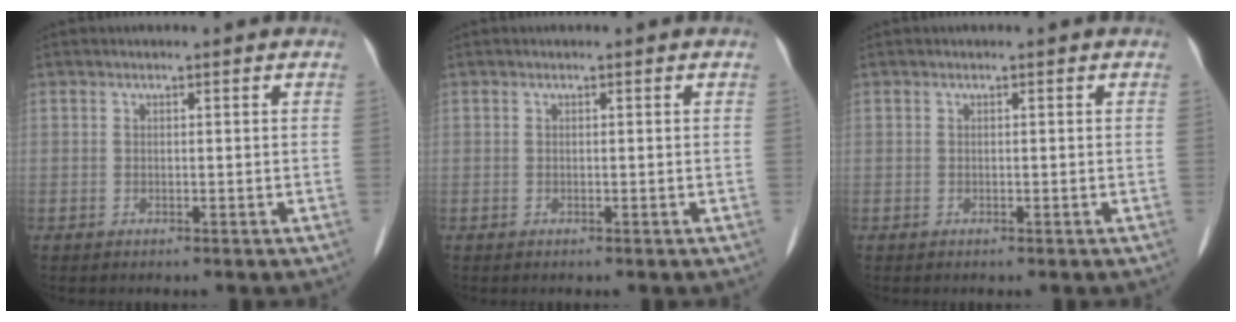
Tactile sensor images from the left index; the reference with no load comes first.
{"total": 0.0}
{"total": 0.0}